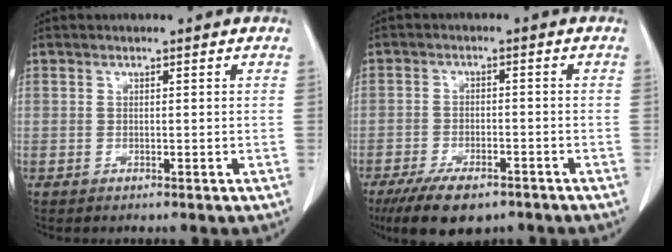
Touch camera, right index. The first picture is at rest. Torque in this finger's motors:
{"motor_torque": [-0.03, -0.22, -0.03, -0.04]}